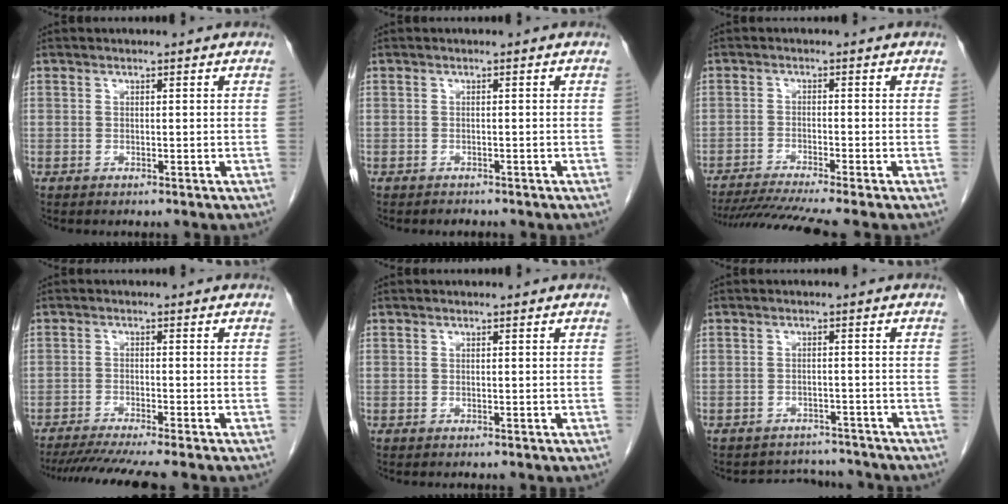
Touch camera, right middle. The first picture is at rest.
{"total": 1.0, "force": [-0.9, 0.4, 0.0], "torque": [-0.007, -0.001, -0.013]}
{"total": 9.1, "force": [-7.8, -1.6, 4.4], "torque": [-0.061, -0.023, -0.127]}
{"total": 9.6, "force": [-8.2, -1.0, 4.9], "torque": [-0.061, -0.022, -0.128]}
{"total": 0.0}
{"total": 6.4, "force": [-6.1, 1.9, 0.0], "torque": [0.002, 0.015, -0.076]}